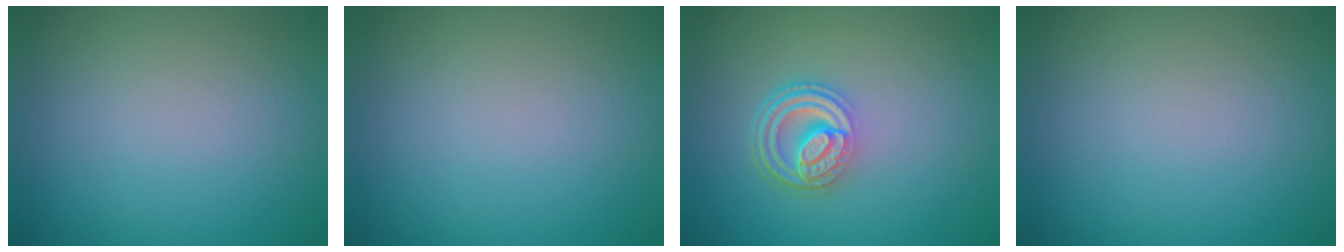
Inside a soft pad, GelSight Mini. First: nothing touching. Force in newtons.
{"total": 0.0}
{"total": 4.3, "press": 3.1, "slide": 3.0}
{"total": 0.0}